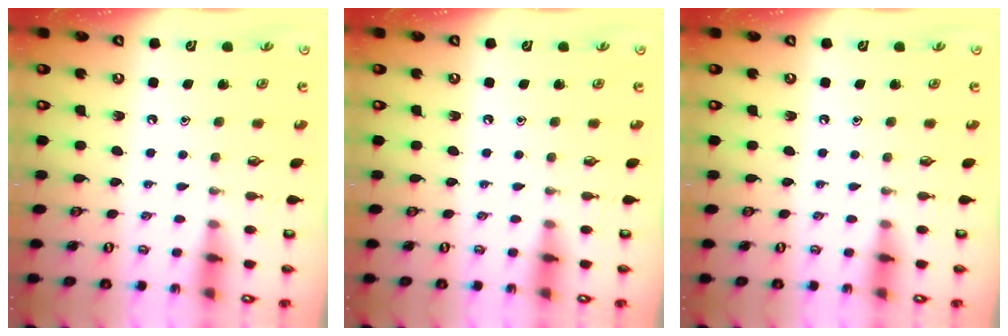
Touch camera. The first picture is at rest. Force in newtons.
{"total": 0.0}
{"total": 0.0}